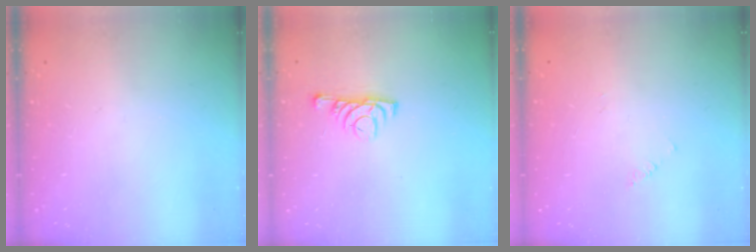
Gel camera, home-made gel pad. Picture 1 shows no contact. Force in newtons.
{"total": 5.0, "press": 4.9, "slide": 1.1}
{"total": 1.4, "press": 1.3, "slide": 0.3}